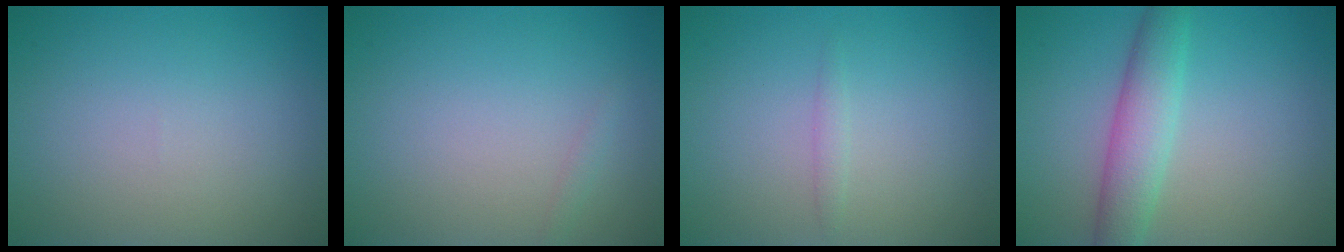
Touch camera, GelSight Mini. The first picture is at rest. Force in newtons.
{"total": 0.6, "press": 0.6, "slide": 0.0}
{"total": 0.7, "press": 0.7, "slide": 0.0}
{"total": 4.2, "press": 4.2, "slide": 0.4}